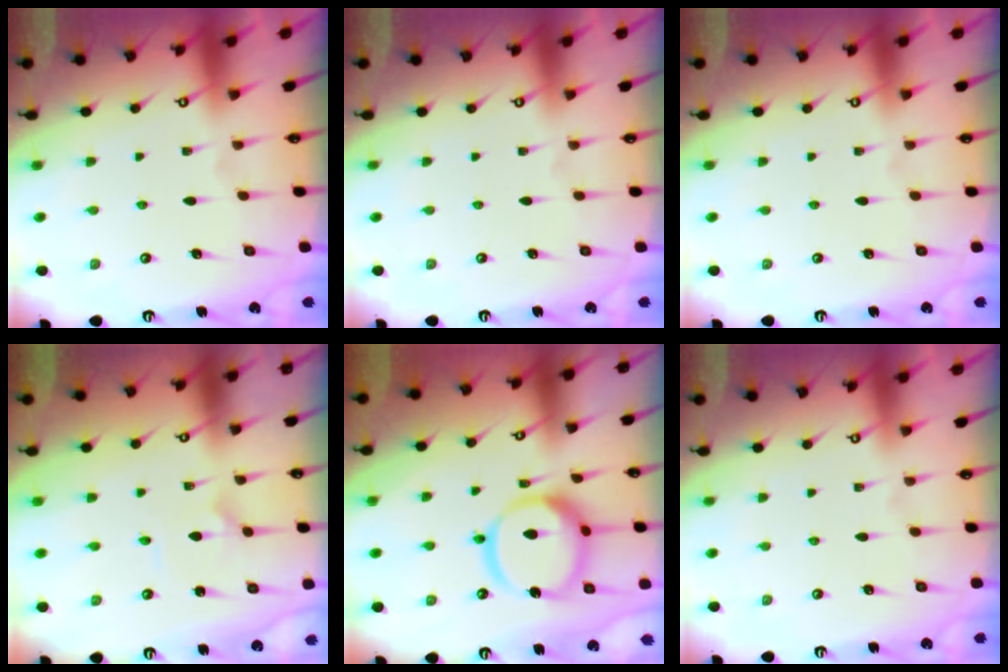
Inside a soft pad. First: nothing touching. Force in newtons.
{"total": 0.0}
{"total": 0.0}
{"total": 2.1, "press": 2.1, "slide": 0.5}
{"total": 15.5, "press": 15.4, "slide": 1.5}
{"total": 0.0}